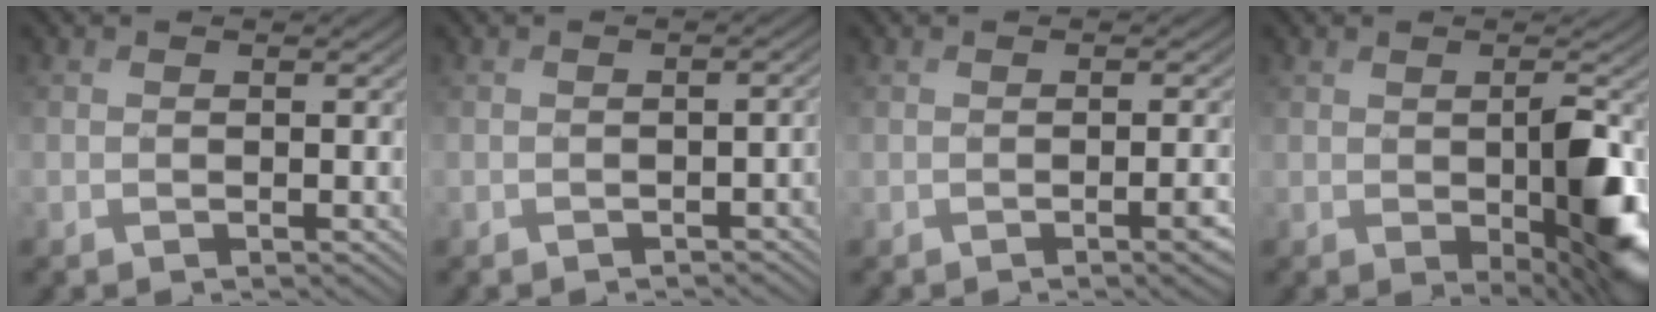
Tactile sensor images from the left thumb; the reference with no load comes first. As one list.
[{"total": 1.6, "force": [-0.9, 0.3, 1.3], "torque": [-0.016, 0.002, -0.014]}, {"total": 2.4, "force": [-1.2, 0.3, 2.1], "torque": [-0.027, -0.003, -0.019]}, {"total": 7.1, "force": [-1.1, 3.6, 6.0], "torque": [-0.094, -0.024, -0.002]}]